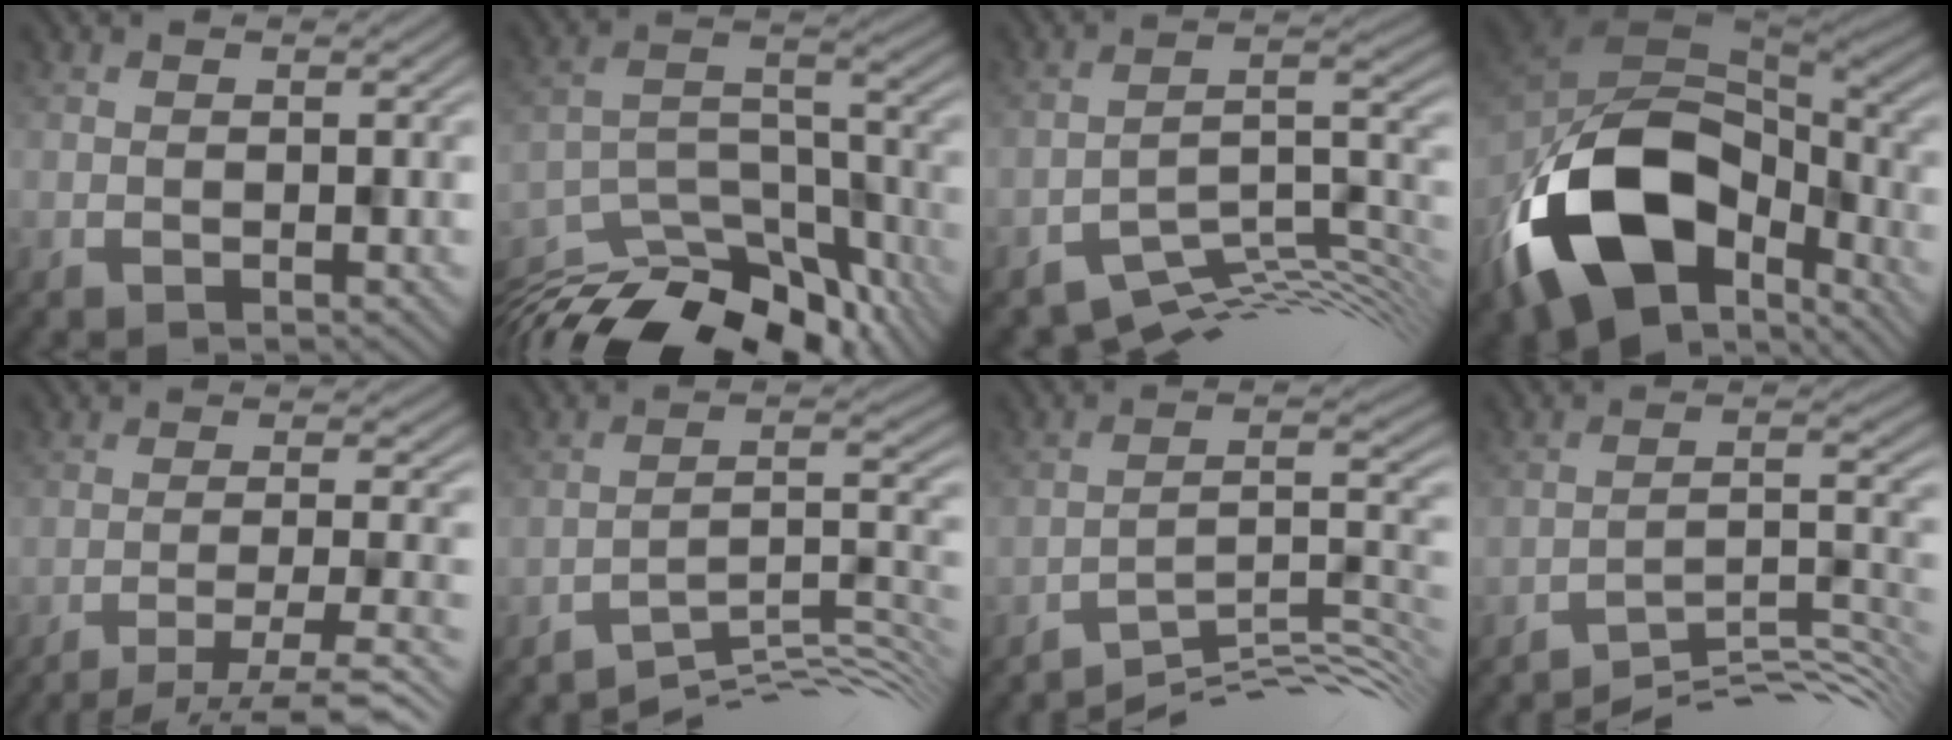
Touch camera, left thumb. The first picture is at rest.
{"total": 14.9, "force": [-12.5, 4.9, 6.4], "torque": [-0.133, -0.016, -0.183]}
{"total": 9.0, "force": [-6.6, 2.6, 5.6], "torque": [-0.081, -0.007, -0.111]}
{"total": 18.2, "force": [-7.4, 10.8, 12.6], "torque": [-0.274, -0.035, -0.119]}
{"total": 9.9, "force": [-8.0, 1.1, 5.7], "torque": [-0.091, 0.003, -0.110]}
{"total": 9.1, "force": [-7.2, 1.4, 5.4], "torque": [-0.071, 0.009, -0.123]}
{"total": 10.1, "force": [-8.2, 1.5, 5.8], "torque": [-0.085, 0.009, -0.139]}
{"total": 9.1, "force": [-7.7, 1.2, 4.8], "torque": [-0.064, 0.012, -0.124]}